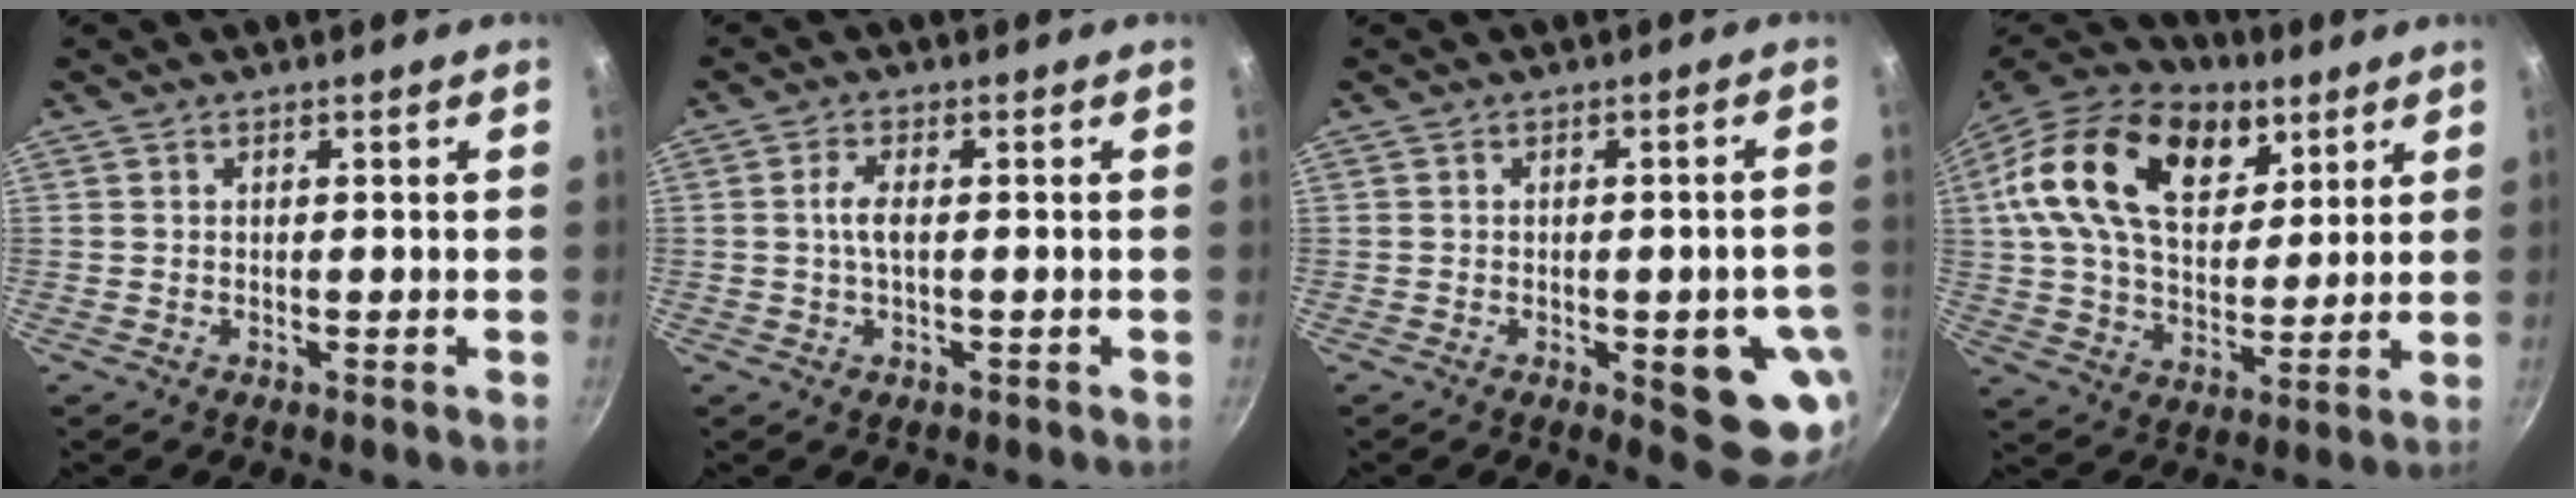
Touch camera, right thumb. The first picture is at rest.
{"total": 3.5, "force": [-0.1, 1.4, 3.2], "torque": [-0.069, 0.005, -0.008]}
{"total": 11.4, "force": [-2.9, 4.5, 10.0], "torque": [-0.080, 0.004, -0.032]}
{"total": 24.8, "force": [10.9, 15.2, 16.3], "torque": [-0.261, -0.017, 0.181]}